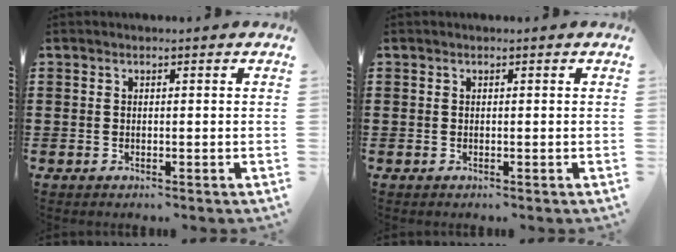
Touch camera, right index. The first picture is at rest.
{"total": 0.0}